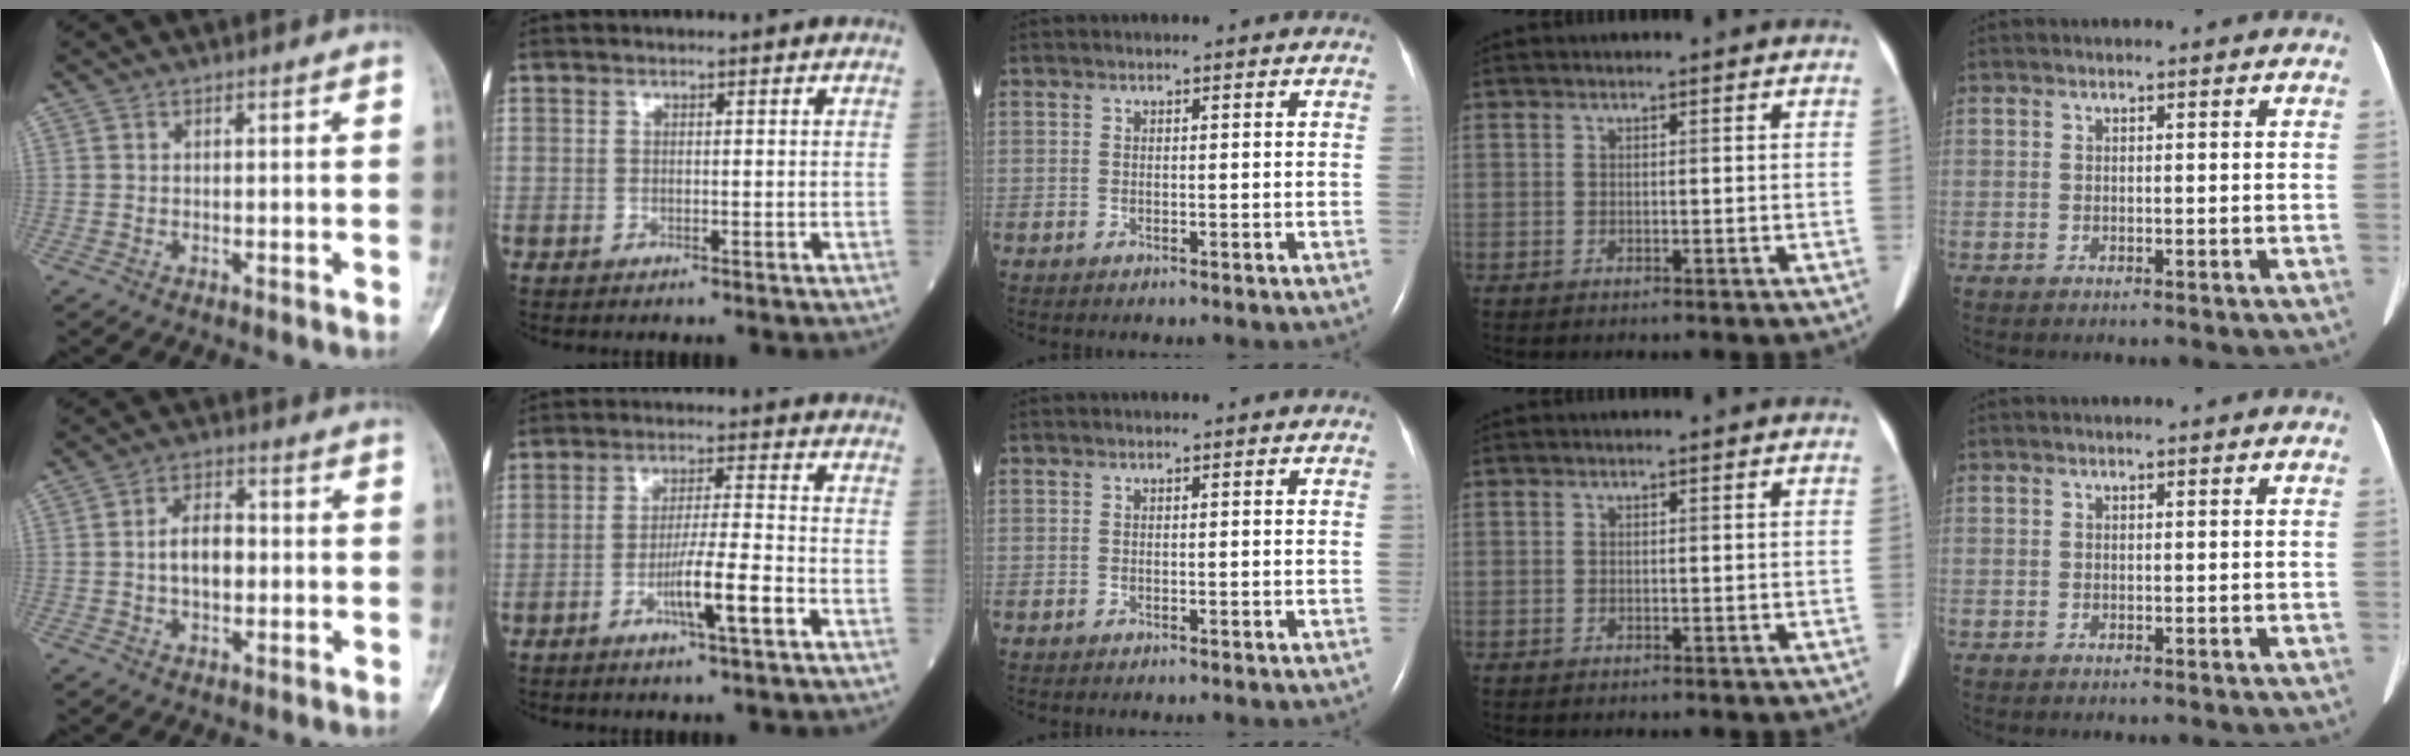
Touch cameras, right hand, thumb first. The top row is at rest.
{"thumb": {"total": 6.7, "force": [-0.3, 4.2, 5.2], "torque": [-0.080, 0.016, -0.009]}, "index": {"total": 7.2, "force": [-3.1, -0.2, 6.4], "torque": [-0.116, -0.005, -0.057]}}